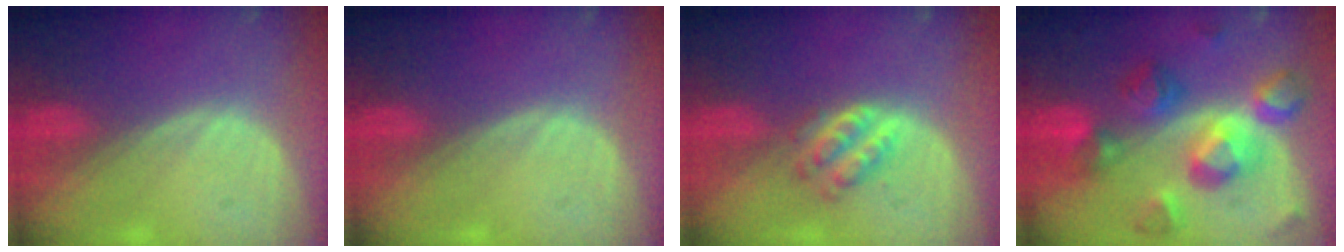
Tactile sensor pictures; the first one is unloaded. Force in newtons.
{"total": 0.0}
{"total": 4.1, "press": 4.0, "slide": 0.9}
{"total": 10.8, "press": 10.8, "slide": 0.8}